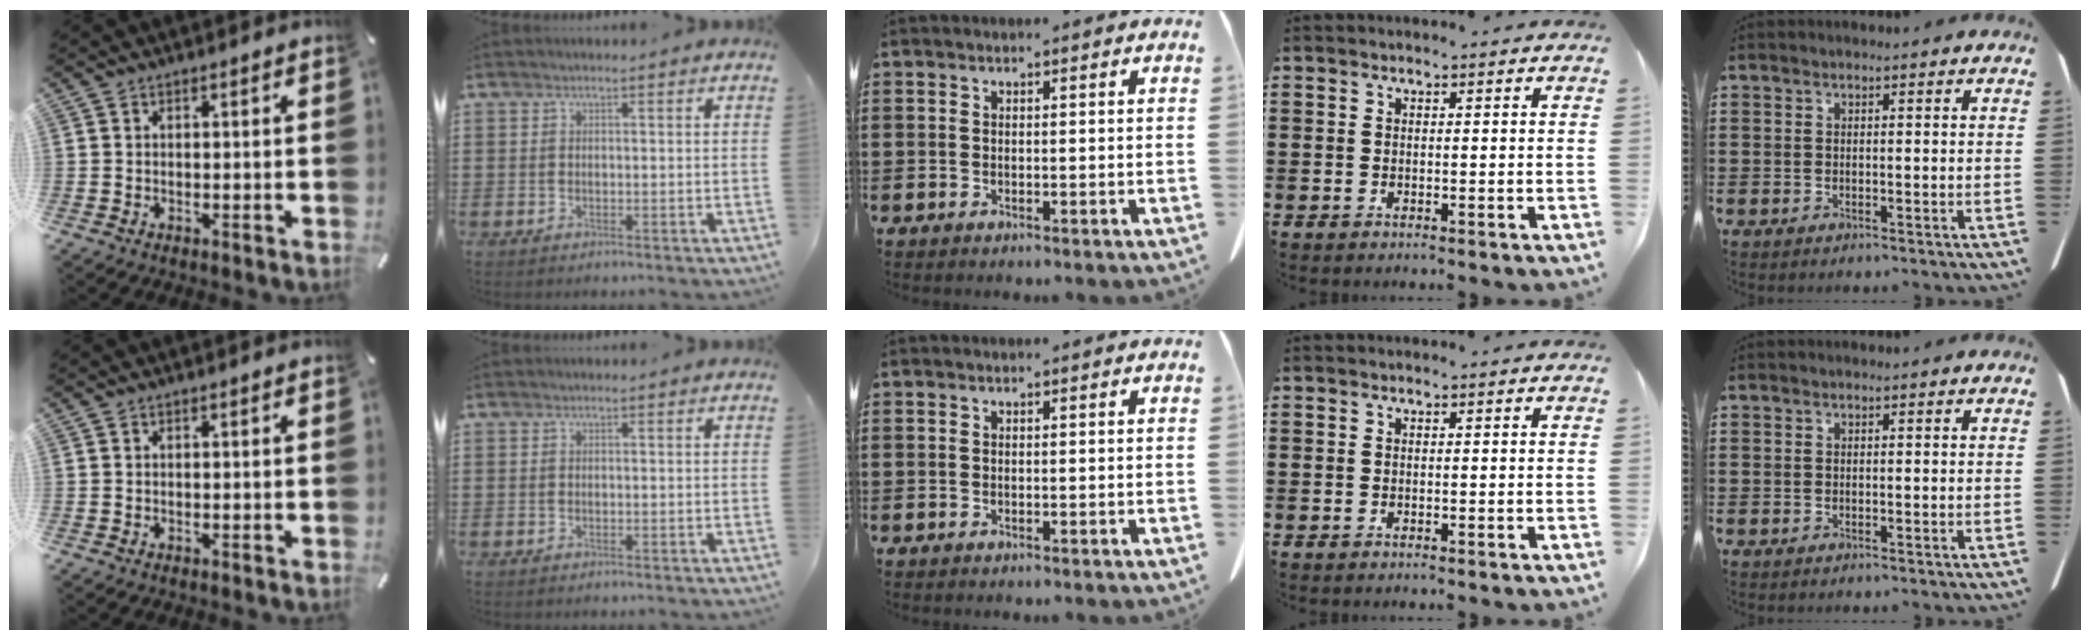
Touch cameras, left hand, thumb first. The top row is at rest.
{}